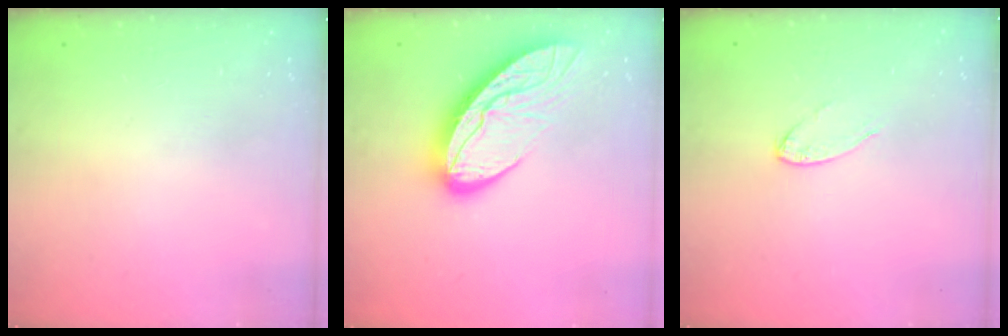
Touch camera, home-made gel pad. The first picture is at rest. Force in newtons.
{"total": 13.9, "press": 13.9, "slide": 1.2}
{"total": 6.7, "press": 6.7, "slide": 0.5}